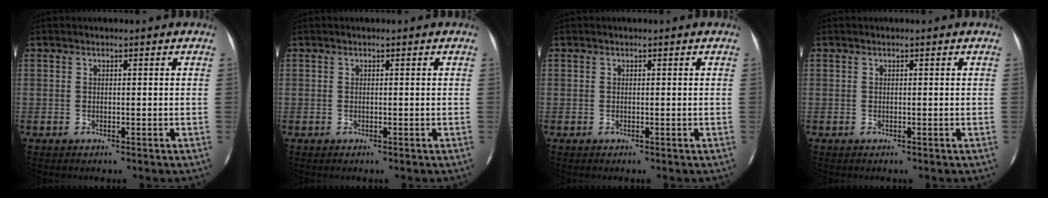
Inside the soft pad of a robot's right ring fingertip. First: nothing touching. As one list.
[{"total": 0.0}, {"total": 0.0}, {"total": 0.0}]